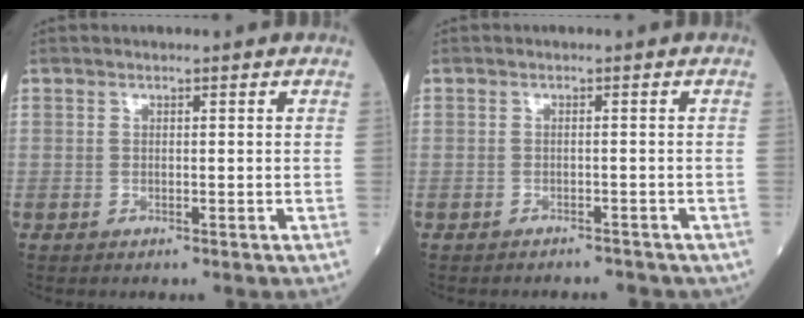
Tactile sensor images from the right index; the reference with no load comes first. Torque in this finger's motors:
{"motor_torque": [0.39, -0.45, 0.06, 0.00]}